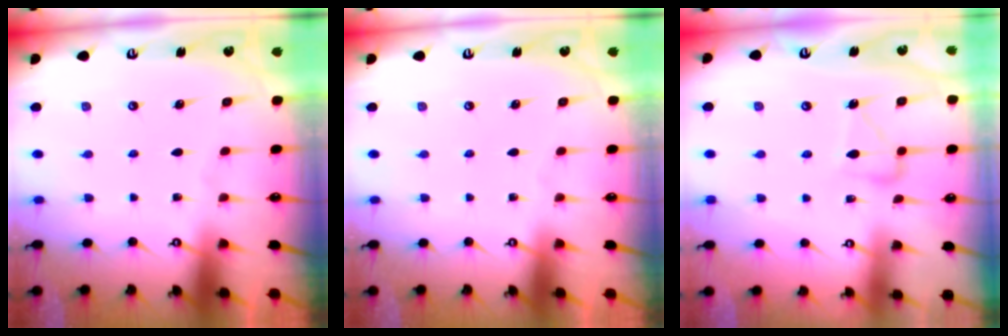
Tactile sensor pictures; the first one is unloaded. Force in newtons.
{"total": 0.0}
{"total": 8.8, "press": 8.8, "slide": 0.7}